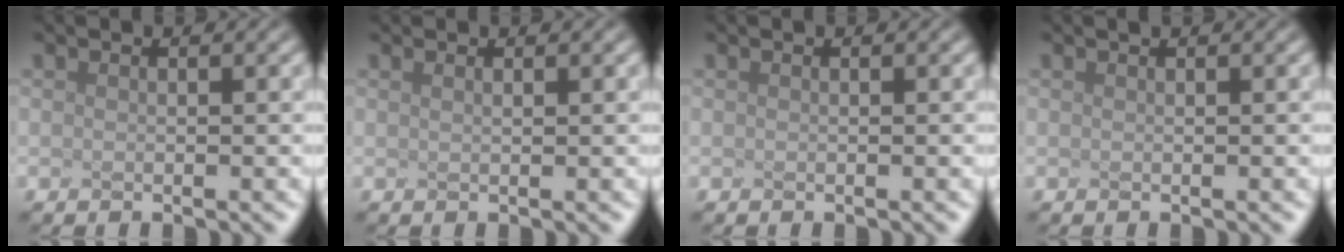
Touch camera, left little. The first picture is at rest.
{"total": 0.6, "force": [0.4, 0.1, 0.4], "torque": [-0.002, 0.007, 0.003]}
{"total": 0.0}
{"total": 0.6, "force": [0.4, 0.2, 0.3], "torque": [0.002, 0.011, 0.000]}